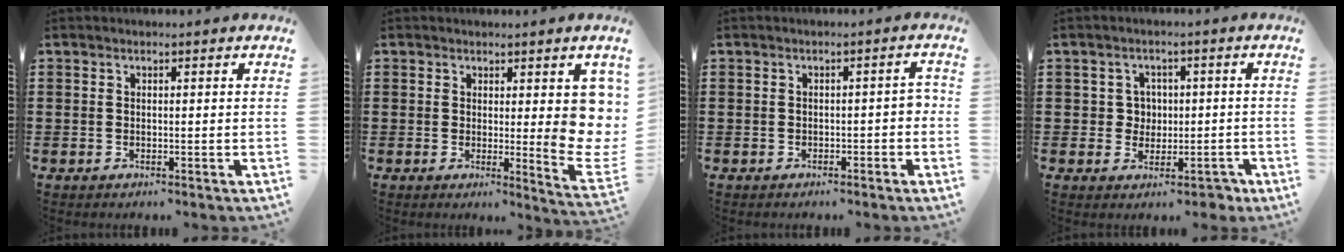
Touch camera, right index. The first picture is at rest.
{"total": 5.9, "force": [2.3, 2.2, 4.9], "torque": [-0.051, -0.027, 0.038]}
{"total": 1.7, "force": [-0.9, 0.9, 1.1], "torque": [-0.023, 0.005, -0.022]}
{"total": 3.3, "force": [-0.6, 3.1, 1.1], "torque": [-0.035, 0.007, -0.015]}